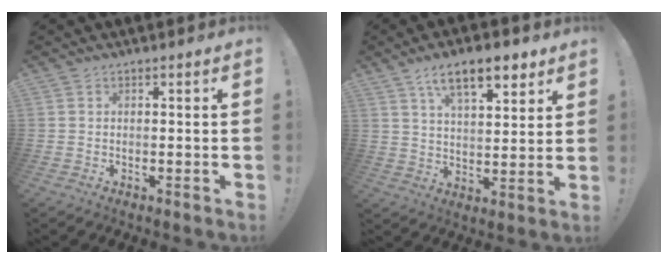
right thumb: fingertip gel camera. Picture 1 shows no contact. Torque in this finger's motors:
{"motor_torque": [0.11, 0.34, 0.85, 0.52, 0.31]}